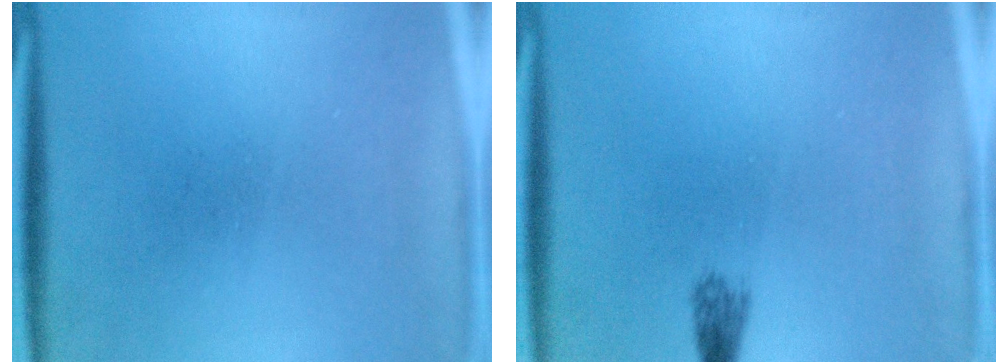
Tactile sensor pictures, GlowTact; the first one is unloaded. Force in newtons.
{"total": 1.7}